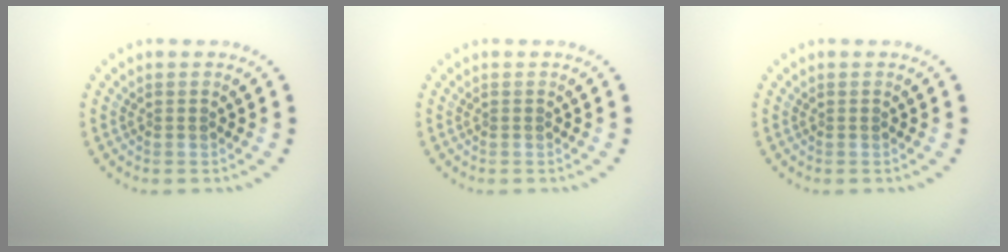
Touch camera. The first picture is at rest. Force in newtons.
{"total": 0.0}
{"total": 0.0}